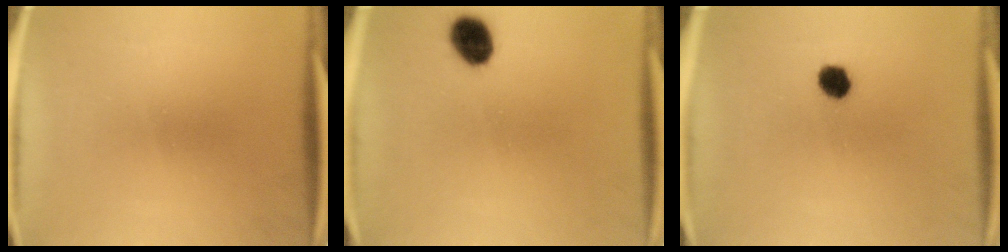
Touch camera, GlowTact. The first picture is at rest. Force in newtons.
{"total": 6.5}
{"total": 3.9}